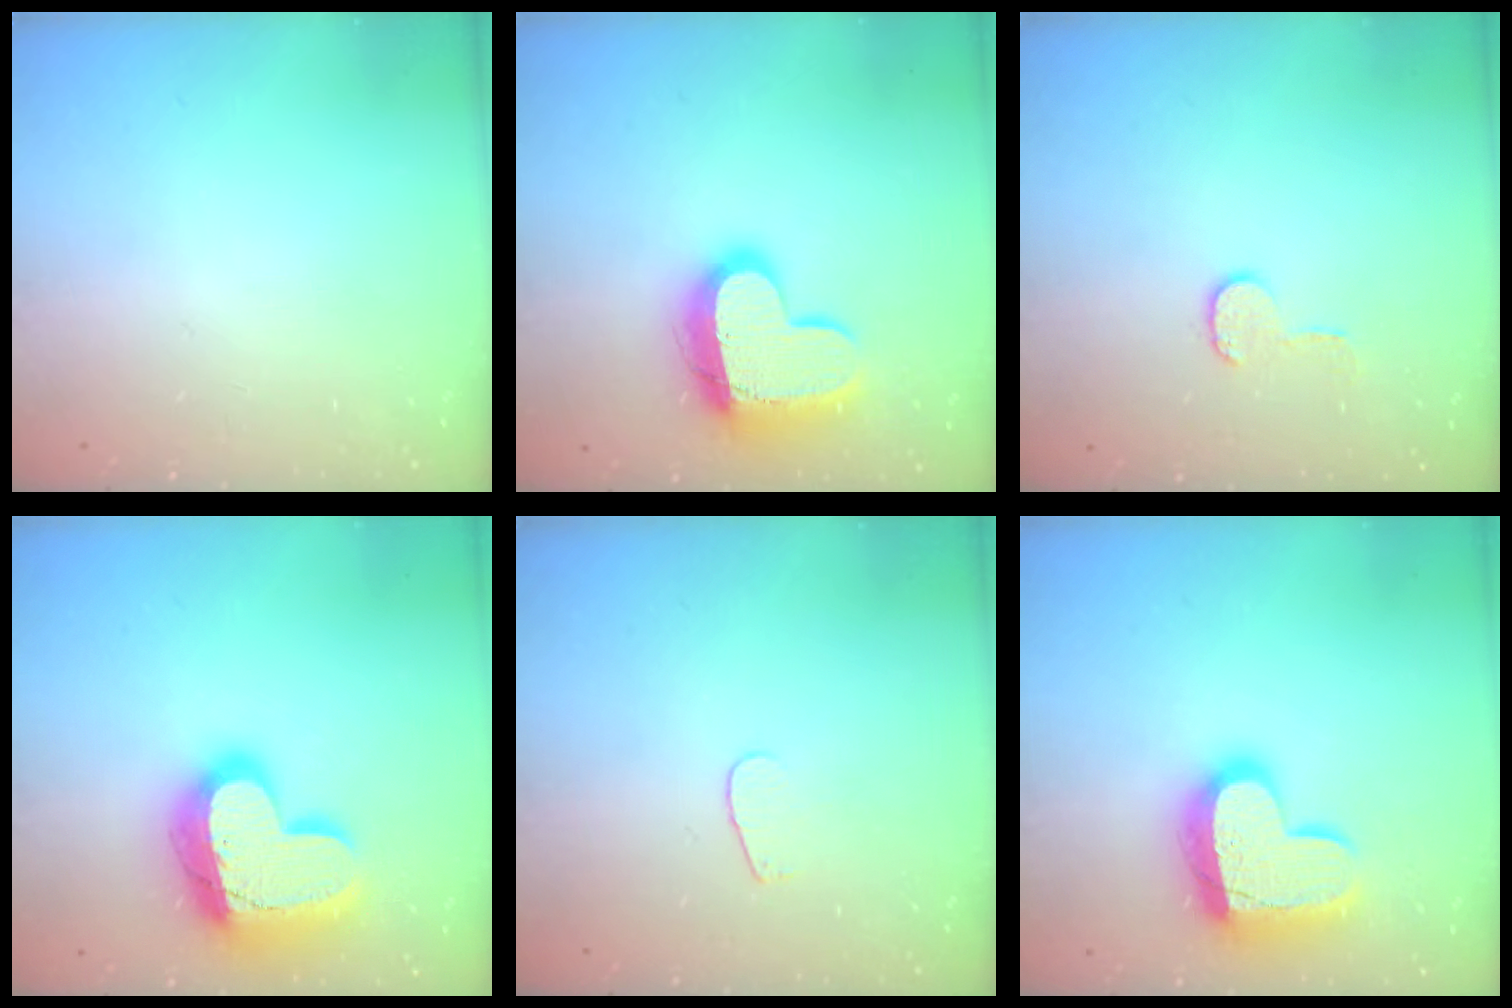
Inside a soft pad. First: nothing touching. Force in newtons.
{"total": 16.2, "press": 16.2, "slide": 1.4}
{"total": 5.9, "press": 5.9, "slide": 0.4}
{"total": 21.7, "press": 21.6, "slide": 1.9}
{"total": 2.6, "press": 2.5, "slide": 0.3}
{"total": 17.6, "press": 17.6, "slide": 1.5}